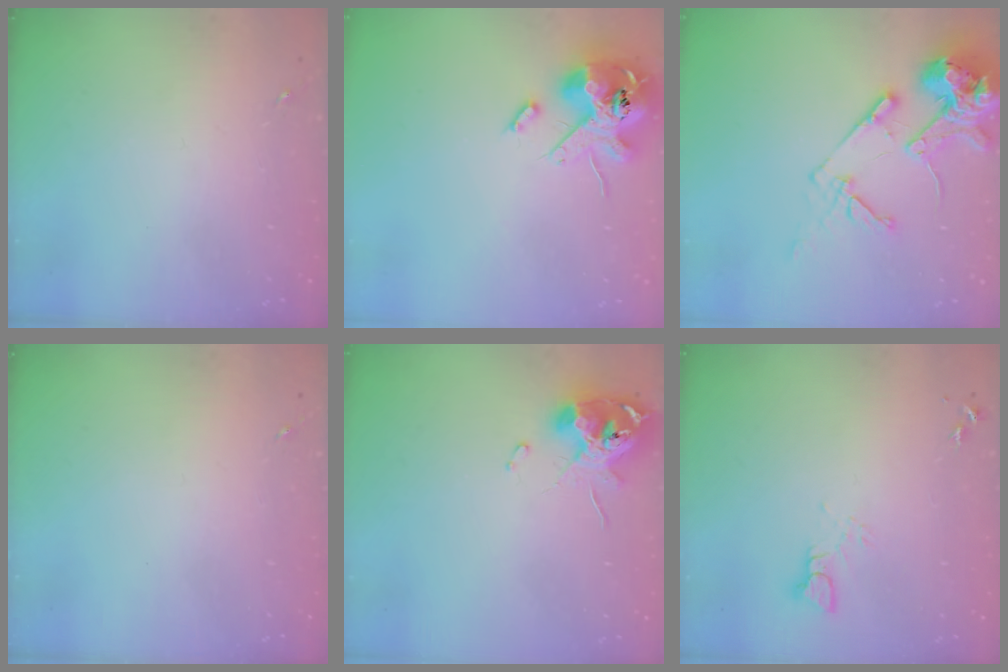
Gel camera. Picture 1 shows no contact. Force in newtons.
{"total": 14.9, "press": 14.7, "slide": 2.6}
{"total": 16.6, "press": 16.5, "slide": 2.3}
{"total": 0.0}
{"total": 11.2, "press": 11.2, "slide": 1.3}
{"total": 3.4, "press": 3.4, "slide": 0.3}